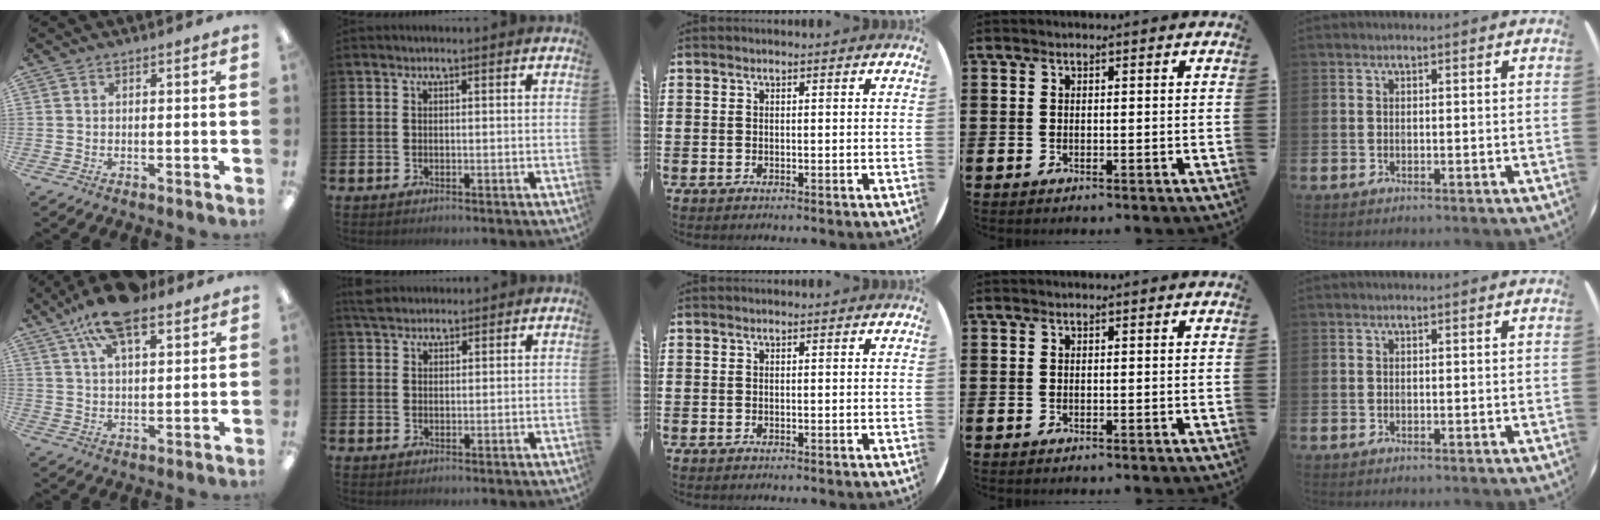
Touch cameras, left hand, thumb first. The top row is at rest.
{"thumb": {"total": 13.8, "force": [9.5, 4.9, 8.6], "torque": [-0.162, -0.028, 0.169]}, "index": {"total": 2.7, "force": [2.5, 0.9, 0.3], "torque": [-0.004, -0.005, 0.046]}}